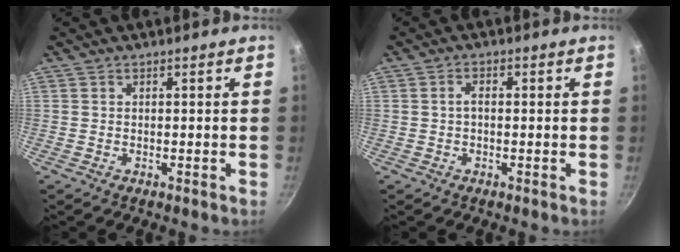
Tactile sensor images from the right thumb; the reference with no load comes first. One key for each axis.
{"total": 1.8, "fx": -0.1, "fy": 1.1, "fz": 1.5, "tx": -0.023, "ty": 0.010, "tz": -0.003}